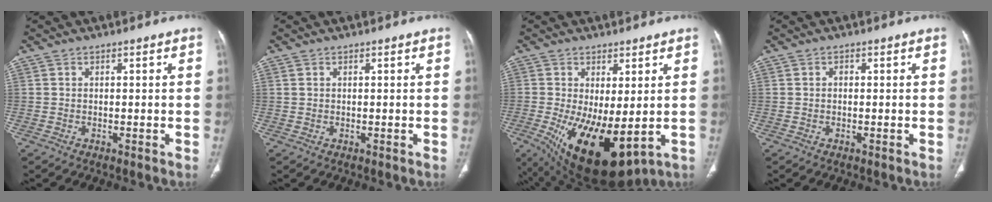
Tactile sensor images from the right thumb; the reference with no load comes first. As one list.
[{"total": 0.5, "force": [0.3, 0.3, 0.3], "torque": [-0.006, 0.006, 0.007]}, {"total": 15.5, "force": [-2.7, 6.8, 13.6], "torque": [-0.233, -0.027, -0.014]}, {"total": 2.1, "force": [-0.1, 1.5, 1.5], "torque": [-0.016, 0.010, -0.007]}]